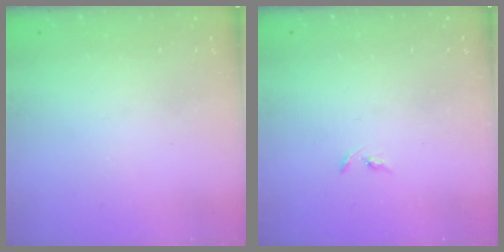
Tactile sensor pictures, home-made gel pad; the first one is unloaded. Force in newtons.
{"total": 3.3, "press": 3.2, "slide": 0.4}